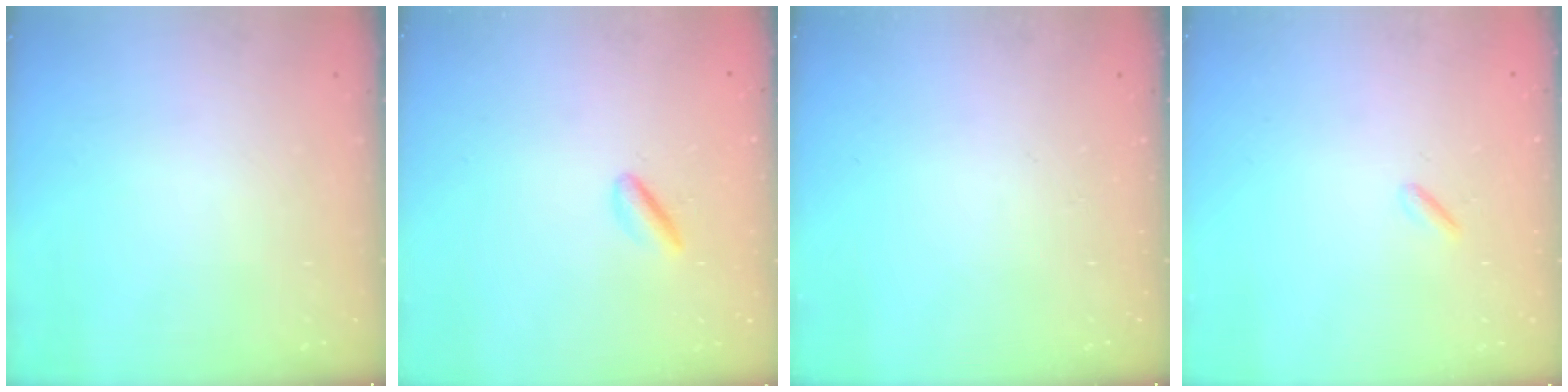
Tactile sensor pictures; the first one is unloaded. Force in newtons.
{"total": 2.8, "press": 2.6, "slide": 1.0}
{"total": 0.0}
{"total": 0.9, "press": 0.8, "slide": 0.4}